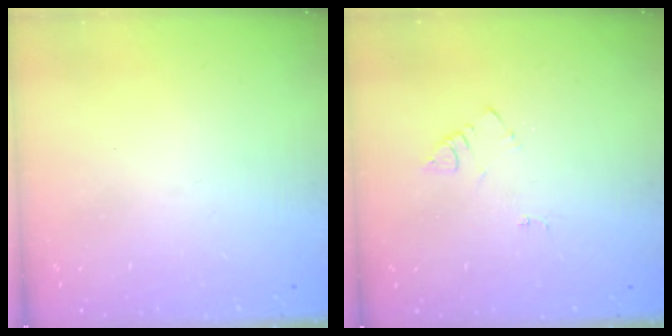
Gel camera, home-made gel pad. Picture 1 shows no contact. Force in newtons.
{"total": 4.2, "press": 4.2, "slide": 0.4}